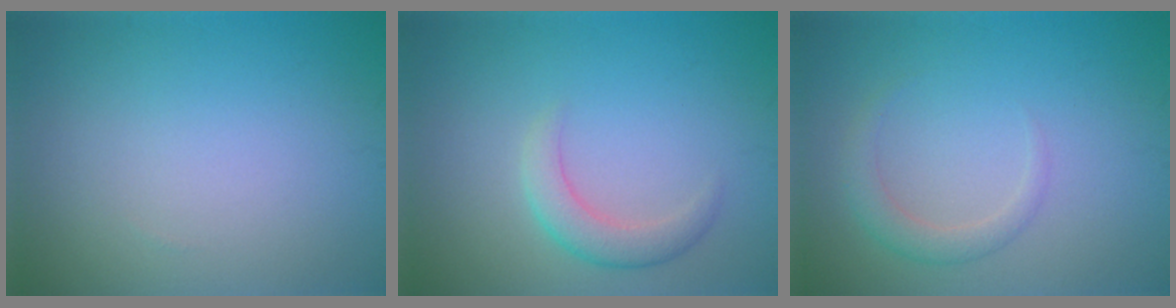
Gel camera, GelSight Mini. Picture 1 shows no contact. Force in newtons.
{"total": 2.6, "press": 2.6, "slide": 0.0}
{"total": 1.9, "press": 1.9, "slide": 0.2}